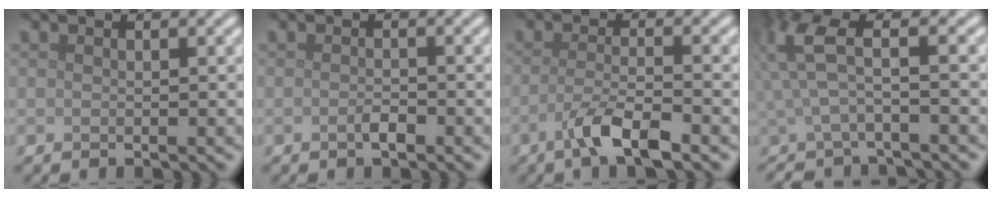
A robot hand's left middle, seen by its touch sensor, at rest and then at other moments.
{"total": 1.0, "force": [-0.5, 0.3, 0.8], "torque": [-0.016, 0.000, -0.009]}
{"total": 4.1, "force": [-2.3, 0.9, 3.3], "torque": [-0.063, 0.000, -0.053]}
{"total": 3.4, "force": [0.0, 0.7, 3.4], "torque": [-0.082, 0.000, -0.011]}